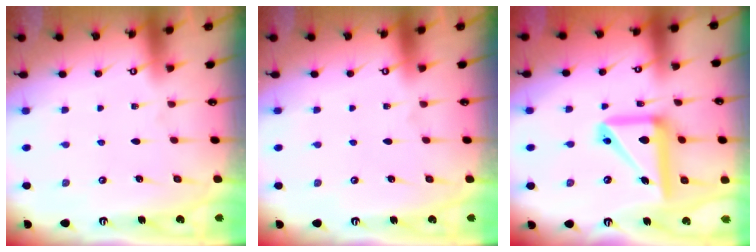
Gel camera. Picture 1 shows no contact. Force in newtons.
{"total": 0.0}
{"total": 15.5, "press": 15.3, "slide": 2.5}